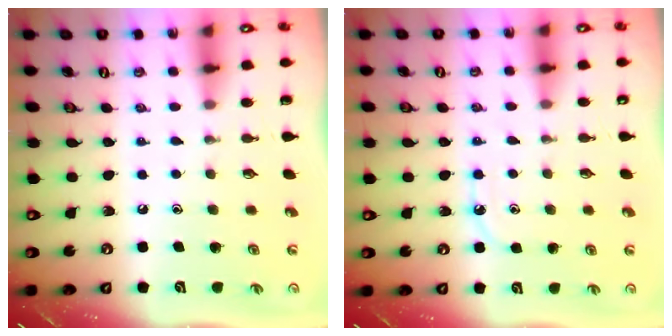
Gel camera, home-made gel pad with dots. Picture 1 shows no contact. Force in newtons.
{"total": 5.6, "press": 5.6, "slide": 0.7}